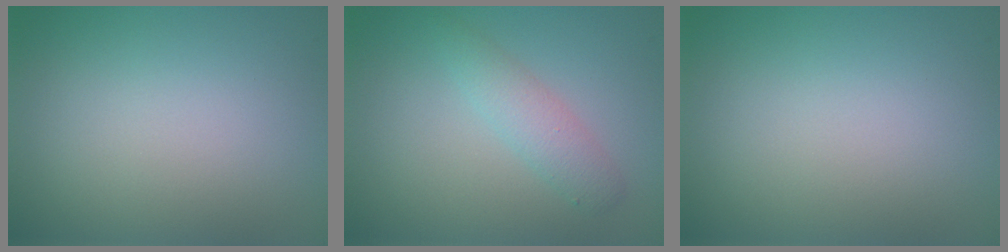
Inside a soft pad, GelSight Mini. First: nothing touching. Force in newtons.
{"total": 2.2, "press": 2.2, "slide": 0.1}
{"total": 0.0}